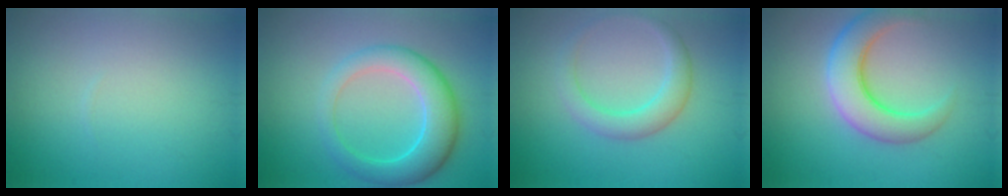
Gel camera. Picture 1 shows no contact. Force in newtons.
{"total": 5.8, "press": 5.8, "slide": 0.5}
{"total": 3.1, "press": 3.1, "slide": 0.1}
{"total": 5.9, "press": 5.9, "slide": 0.3}